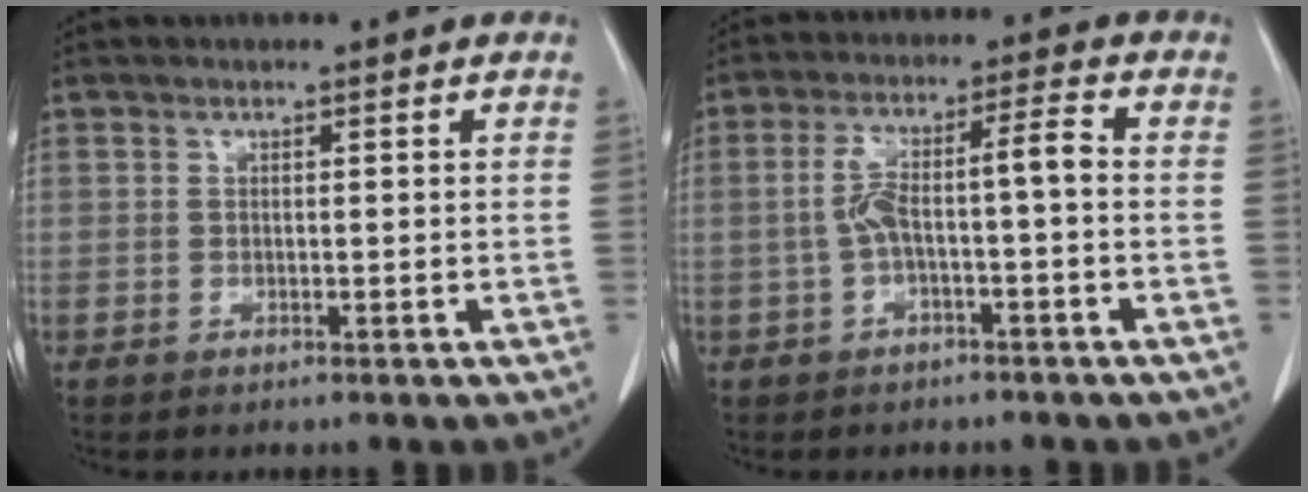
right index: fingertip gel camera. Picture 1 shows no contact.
{"total": 6.4, "force": [-1.0, 0.7, 6.3], "torque": [-0.127, 0.035, -0.014]}